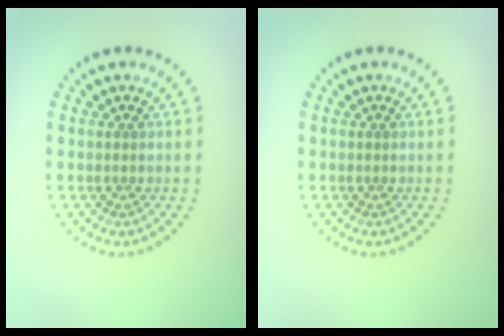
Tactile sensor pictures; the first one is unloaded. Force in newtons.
{"total": 0.0}